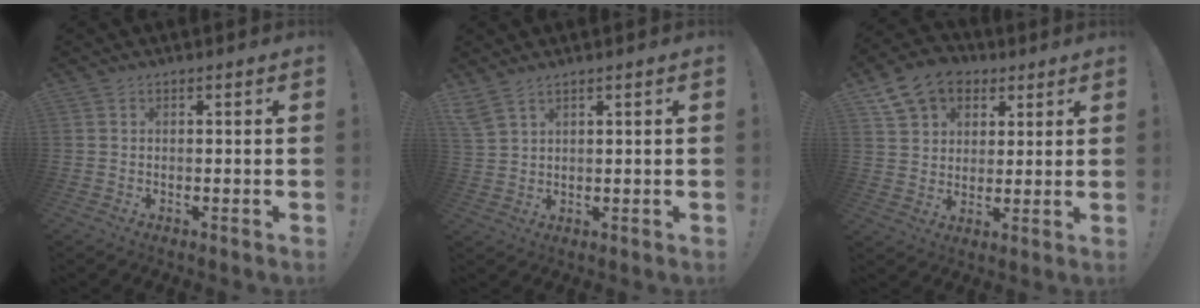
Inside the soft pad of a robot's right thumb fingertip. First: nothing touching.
{"total": 4.6, "force": [3.7, 1.5, 2.4], "torque": [-0.050, -0.013, 0.073]}
{"total": 12.4, "force": [6.6, 9.3, 4.8], "torque": [-0.078, -0.029, 0.131]}